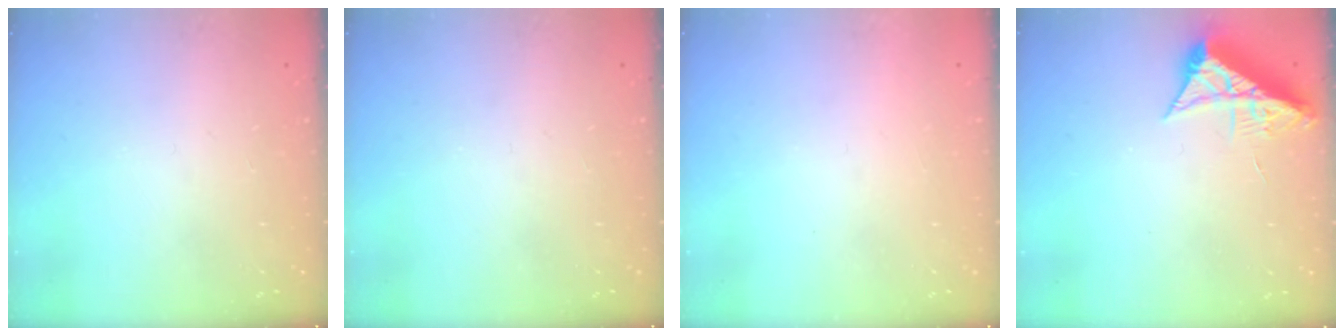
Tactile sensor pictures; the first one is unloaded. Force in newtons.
{"total": 0.0}
{"total": 1.5, "press": 1.5, "slide": 0.1}
{"total": 7.3, "press": 7.3, "slide": 0.2}